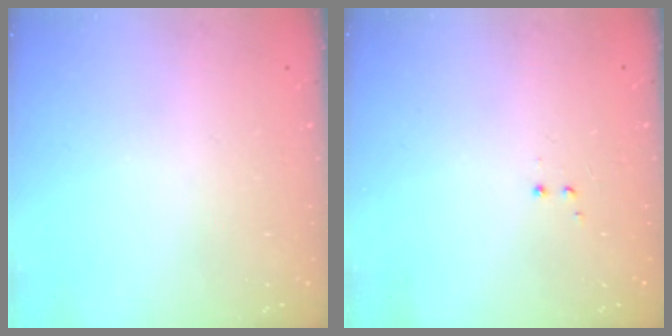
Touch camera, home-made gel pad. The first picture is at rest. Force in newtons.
{"total": 1.2, "press": 1.0, "slide": 0.6}